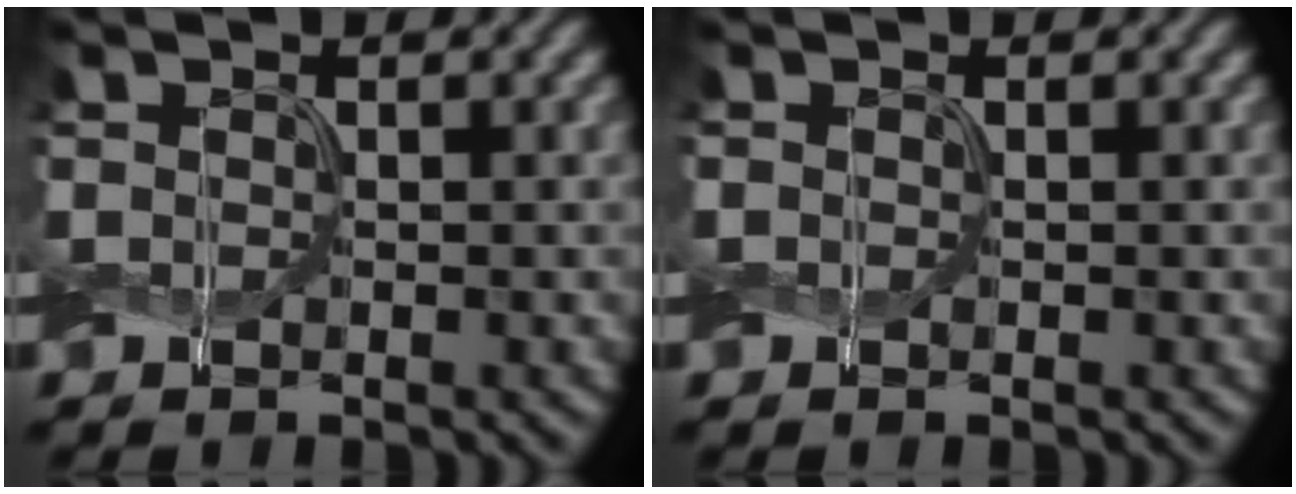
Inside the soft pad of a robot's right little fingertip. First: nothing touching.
{"total": 0.0}